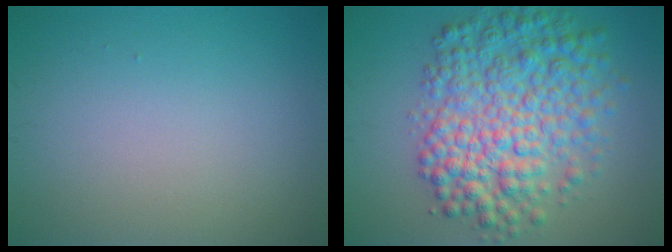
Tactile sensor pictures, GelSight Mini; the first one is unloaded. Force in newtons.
{"total": 8.7, "press": 8.7, "slide": 0.1}